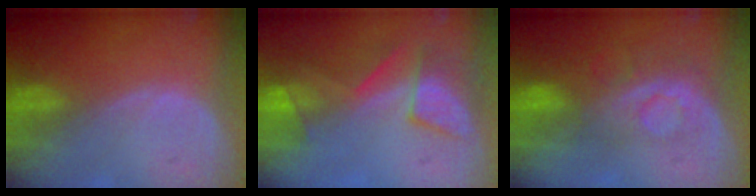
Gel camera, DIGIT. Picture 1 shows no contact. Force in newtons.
{"total": 8.0, "press": 7.4, "slide": 2.9}
{"total": 8.4, "press": 7.1, "slide": 4.5}